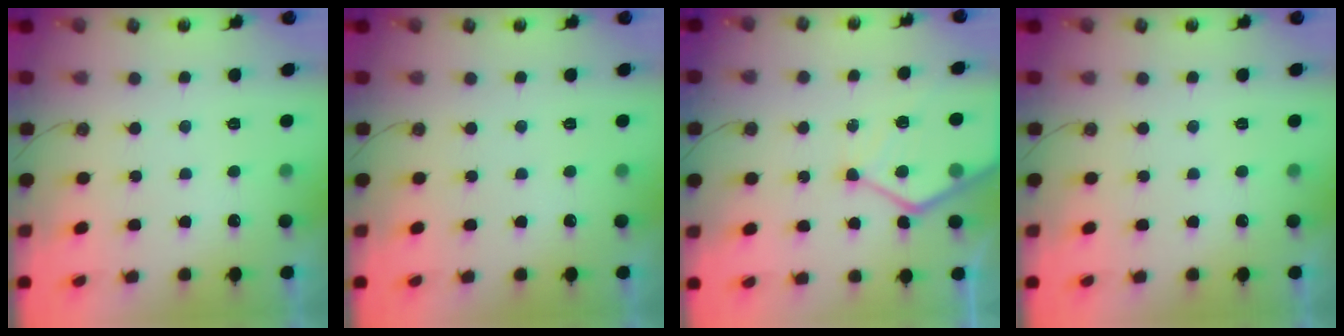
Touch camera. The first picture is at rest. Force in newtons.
{"total": 0.0}
{"total": 11.6, "press": 11.6, "slide": 1.1}
{"total": 0.0}